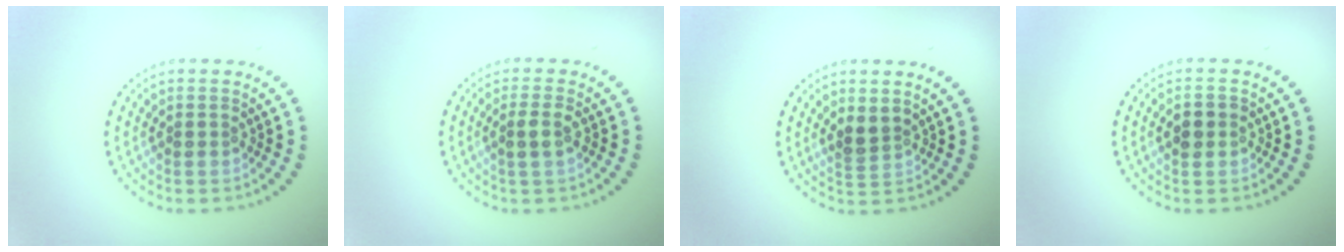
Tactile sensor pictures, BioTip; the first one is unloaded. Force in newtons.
{"total": 1.5, "press": 1.4, "slide": 0.6}
{"total": 1.7, "press": 1.5, "slide": 0.9}
{"total": 1.8, "press": 1.7, "slide": 0.1}